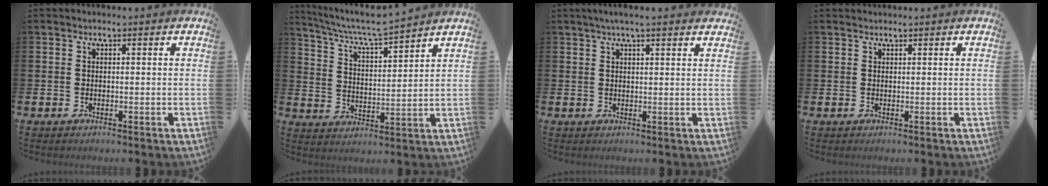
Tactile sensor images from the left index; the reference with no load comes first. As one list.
[{"total": 6.7, "force": [6.4, 0.1, 2.0], "torque": [-0.062, -0.045, 0.111]}, {"total": 3.0, "force": [2.6, 0.1, 1.4], "torque": [-0.033, -0.001, 0.046]}, {"total": 0.7, "force": [0.6, 0.1, -0.2], "torque": [0.002, -0.001, 0.013]}]